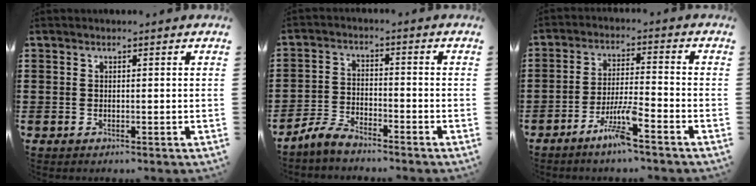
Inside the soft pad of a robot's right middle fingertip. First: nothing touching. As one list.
[{"total": 4.3, "force": [-4.0, 0.7, 1.3], "torque": [-0.045, 0.004, -0.087]}, {"total": 6.5, "force": [-4.4, 0.4, 4.7], "torque": [-0.102, -0.010, -0.084]}]